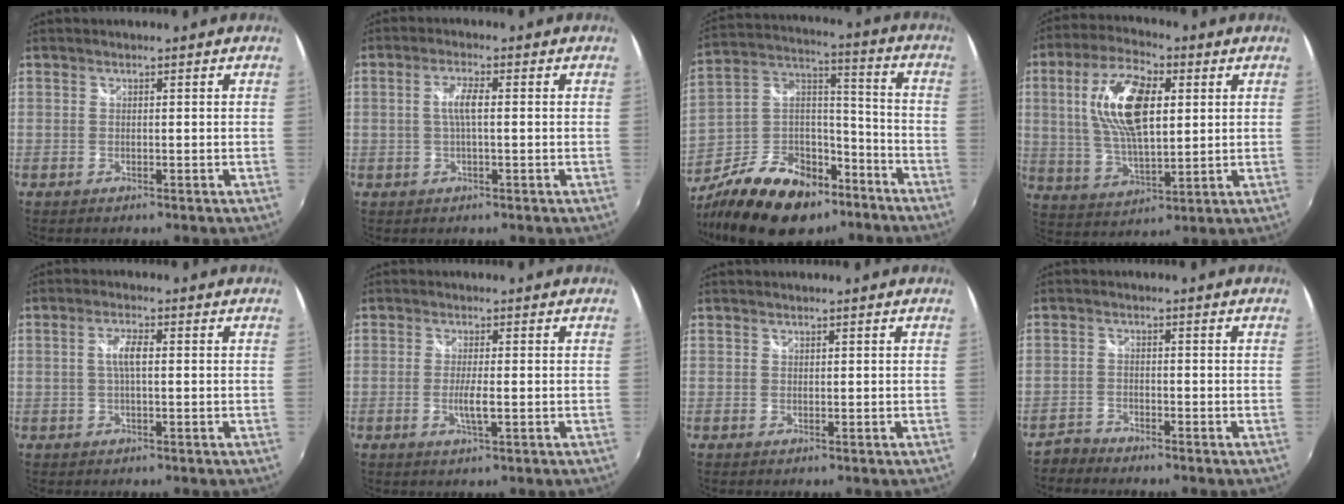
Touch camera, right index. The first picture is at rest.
{"total": 3.5, "force": [0.1, 0.5, 3.5], "torque": [-0.068, 0.003, 0.002]}
{"total": 22.3, "force": [-13.8, 12.5, 12.3], "torque": [-0.255, 0.030, -0.216]}
{"total": 15.3, "force": [3.6, 6.8, 13.2], "torque": [-0.252, 0.013, 0.071]}
{"total": 3.5, "force": [0.2, 0.9, 3.3], "torque": [-0.065, 0.004, 0.004]}
{"total": 3.2, "force": [-0.7, 0.3, 3.1], "torque": [-0.059, -0.008, -0.013]}
{"total": 0.0}
{"total": 2.8, "force": [-2.7, 0.8, 0.1], "torque": [-0.010, 0.000, -0.057]}